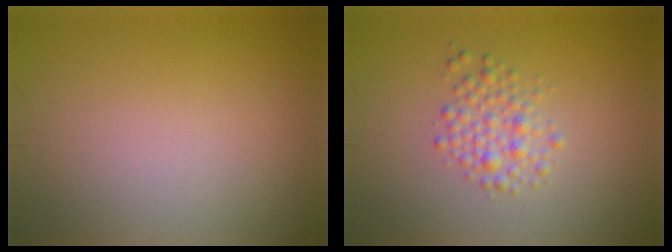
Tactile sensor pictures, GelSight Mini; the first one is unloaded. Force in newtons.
{"total": 2.4, "press": 2.4, "slide": 0.1}